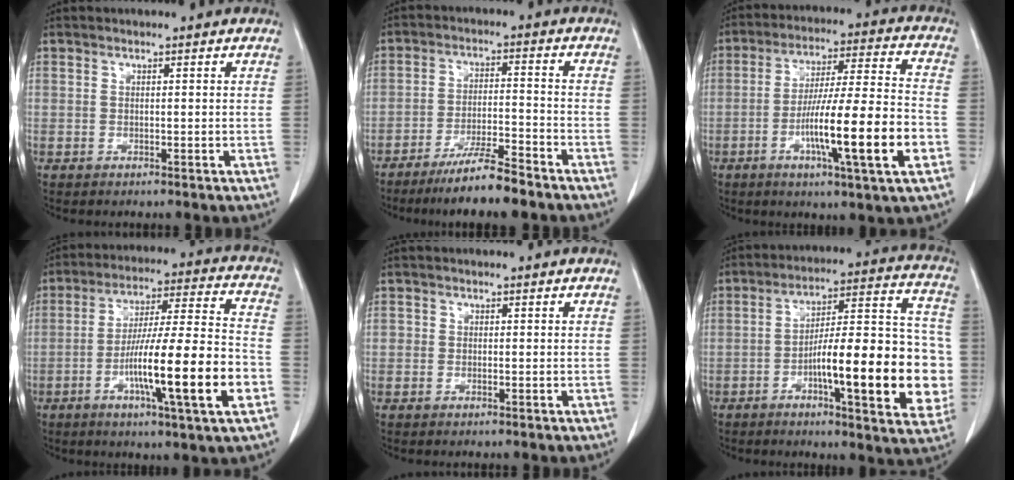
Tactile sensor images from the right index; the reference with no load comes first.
{"total": 8.6, "force": [-6.9, 0.0, 5.1], "torque": [-0.086, -0.023, -0.122]}
{"total": 16.7, "force": [-5.3, 0.4, 15.8], "torque": [-0.272, -0.006, -0.088]}
{"total": 17.9, "force": [-5.6, 0.4, 17.0], "torque": [-0.281, -0.004, -0.092]}
{"total": 0.7, "force": [-0.1, 0.6, 0.3], "torque": [-0.002, 0.002, -0.003]}
{"total": 20.3, "force": [-4.6, 4.2, 19.3], "torque": [-0.241, 0.027, -0.062]}